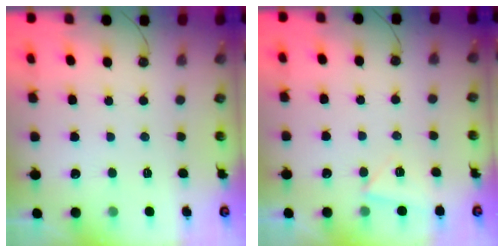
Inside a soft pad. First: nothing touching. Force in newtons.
{"total": 4.9, "press": 4.3, "slide": 2.4}